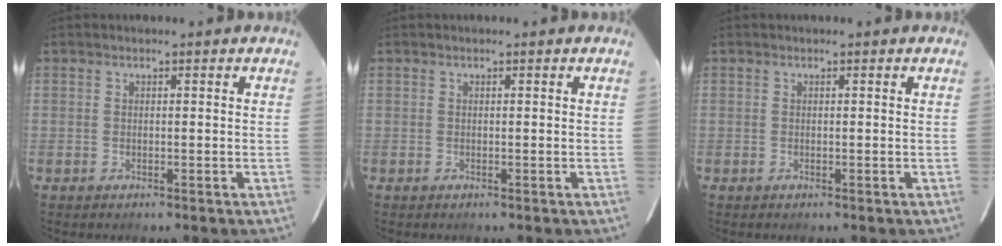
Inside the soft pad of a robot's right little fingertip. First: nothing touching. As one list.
[{"total": 0.0}, {"total": 0.0}]